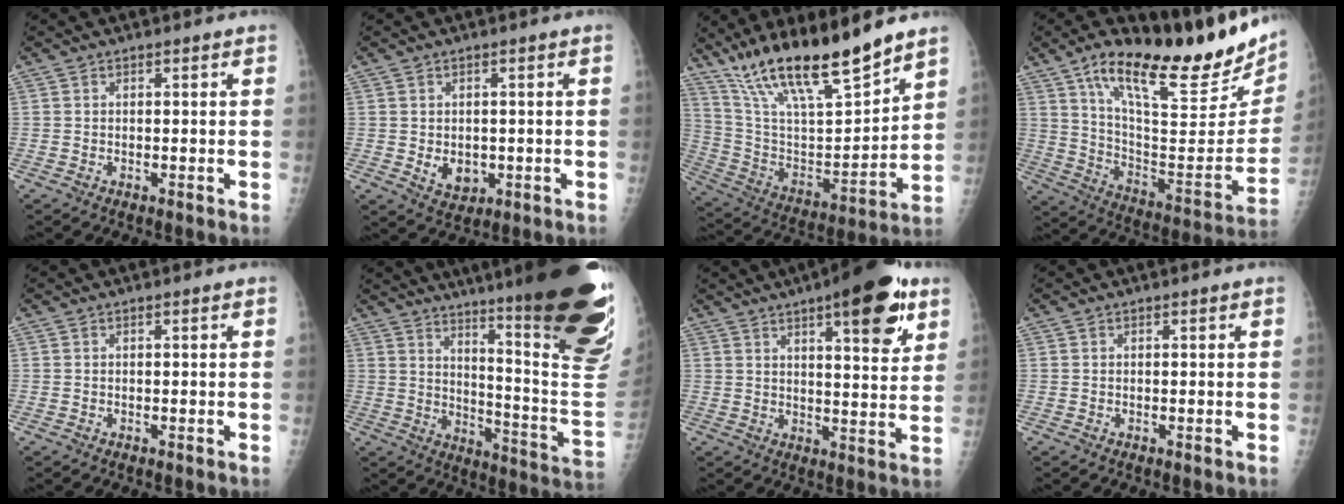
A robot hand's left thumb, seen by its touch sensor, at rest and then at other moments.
{"total": 4.6, "force": [-0.5, 3.6, 2.8], "torque": [-0.025, -0.005, 0.007]}
{"total": 22.1, "force": [17.0, 4.2, 13.4], "torque": [-0.216, -0.072, 0.313]}
{"total": 29.3, "force": [19.4, 8.3, 20.4], "torque": [-0.274, -0.071, 0.312]}
{"total": 0.0}
{"total": 32.8, "force": [19.7, 4.7, 25.7], "torque": [-0.244, -0.096, 0.276]}
{"total": 15.4, "force": [8.3, 4.6, 12.1], "torque": [-0.137, -0.031, 0.111]}
{"total": 0.0}